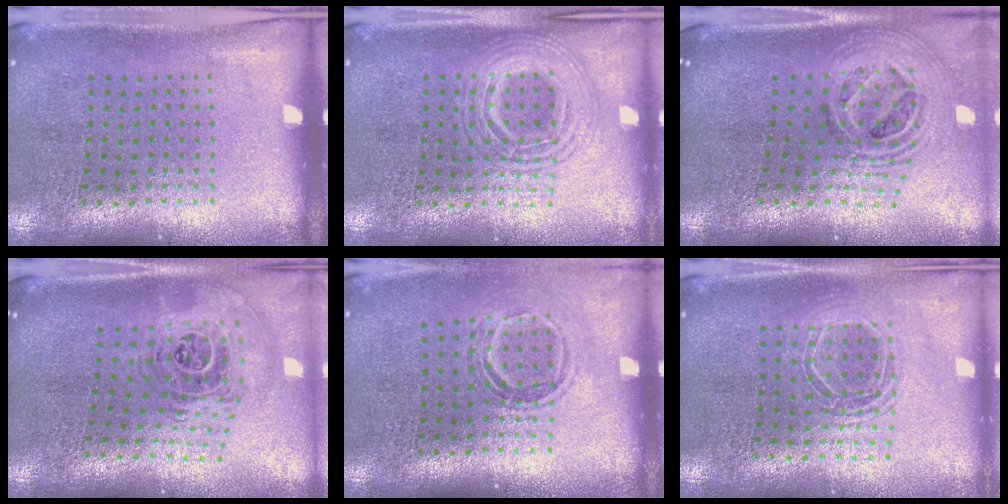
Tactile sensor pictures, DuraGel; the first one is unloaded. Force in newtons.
{"total": 2.1, "press": 2.0, "slide": 0.3}
{"total": 2.2, "press": 1.7, "slide": 1.5}
{"total": 1.7, "press": 1.4, "slide": 0.9}
{"total": 1.5, "press": 1.1, "slide": 1.0}
{"total": 1.6, "press": 1.4, "slide": 0.8}